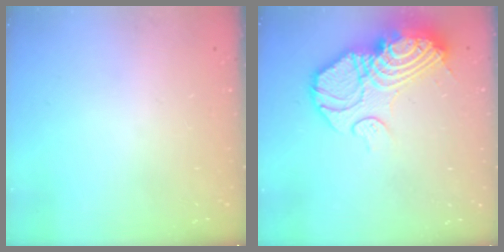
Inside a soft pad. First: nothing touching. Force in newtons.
{"total": 21.8, "press": 21.7, "slide": 2.0}